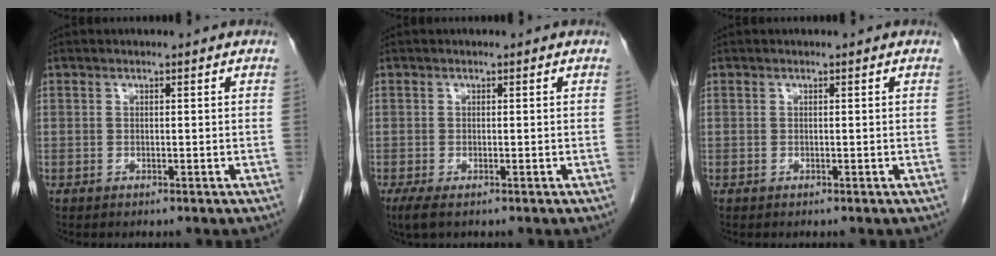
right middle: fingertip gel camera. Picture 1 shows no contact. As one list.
[{"total": 2.1, "force": [-1.3, 0.6, 1.5], "torque": [-0.034, -0.009, -0.021]}, {"total": 0.0}]